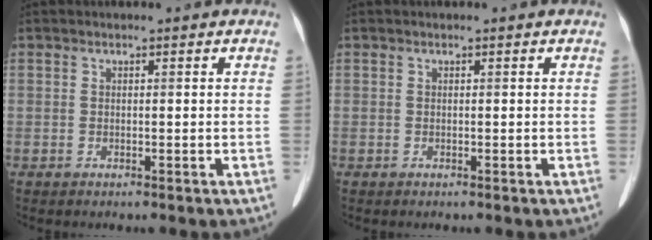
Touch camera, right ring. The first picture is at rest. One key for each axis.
{"total": 0.0}